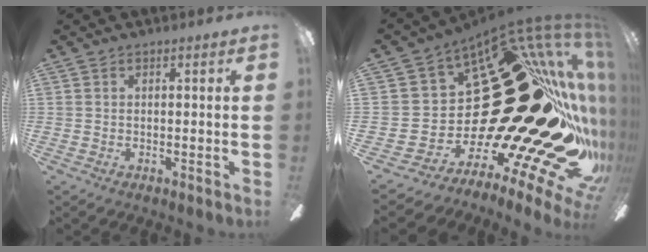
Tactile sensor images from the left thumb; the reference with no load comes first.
{"total": 44.6, "force": [4.5, 20.5, 39.4], "torque": [-0.484, -0.159, 0.191]}